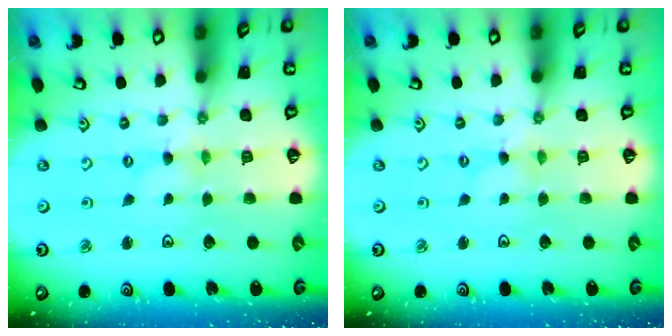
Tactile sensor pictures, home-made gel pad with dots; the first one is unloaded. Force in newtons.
{"total": 0.0}